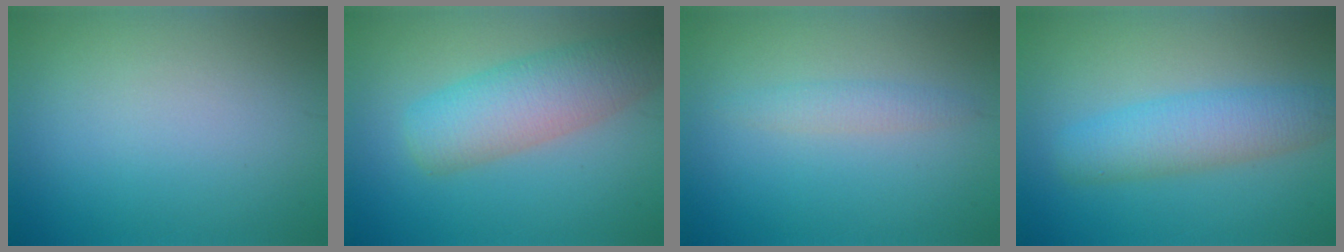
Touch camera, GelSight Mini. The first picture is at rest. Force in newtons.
{"total": 5.9, "press": 5.9, "slide": 0.2}
{"total": 1.5, "press": 1.4, "slide": 0.1}
{"total": 4.6, "press": 4.6, "slide": 0.2}